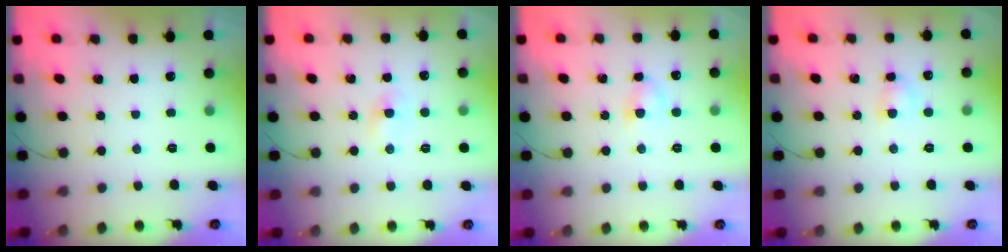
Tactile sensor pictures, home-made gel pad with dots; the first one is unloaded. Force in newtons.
{"total": 1.2, "press": 1.0, "slide": 0.7}
{"total": 3.7, "press": 3.5, "slide": 1.2}
{"total": 2.7, "press": 2.5, "slide": 1.0}